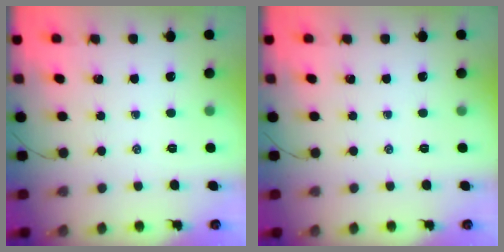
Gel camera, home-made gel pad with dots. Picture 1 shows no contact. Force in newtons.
{"total": 0.0}